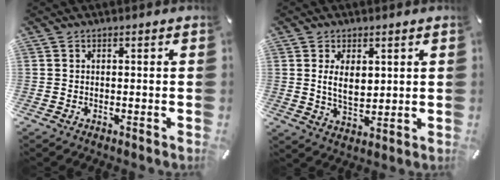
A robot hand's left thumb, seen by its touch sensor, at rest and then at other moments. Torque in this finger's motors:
{"motor_torque": [1.10, 1.79, 0.73, -0.63, 0.08]}